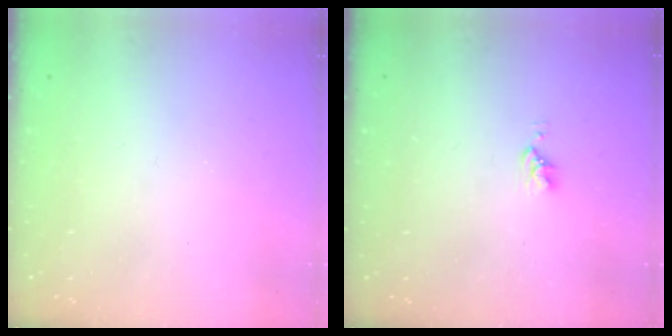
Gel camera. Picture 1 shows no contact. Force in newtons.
{"total": 3.0, "press": 3.0, "slide": 0.4}